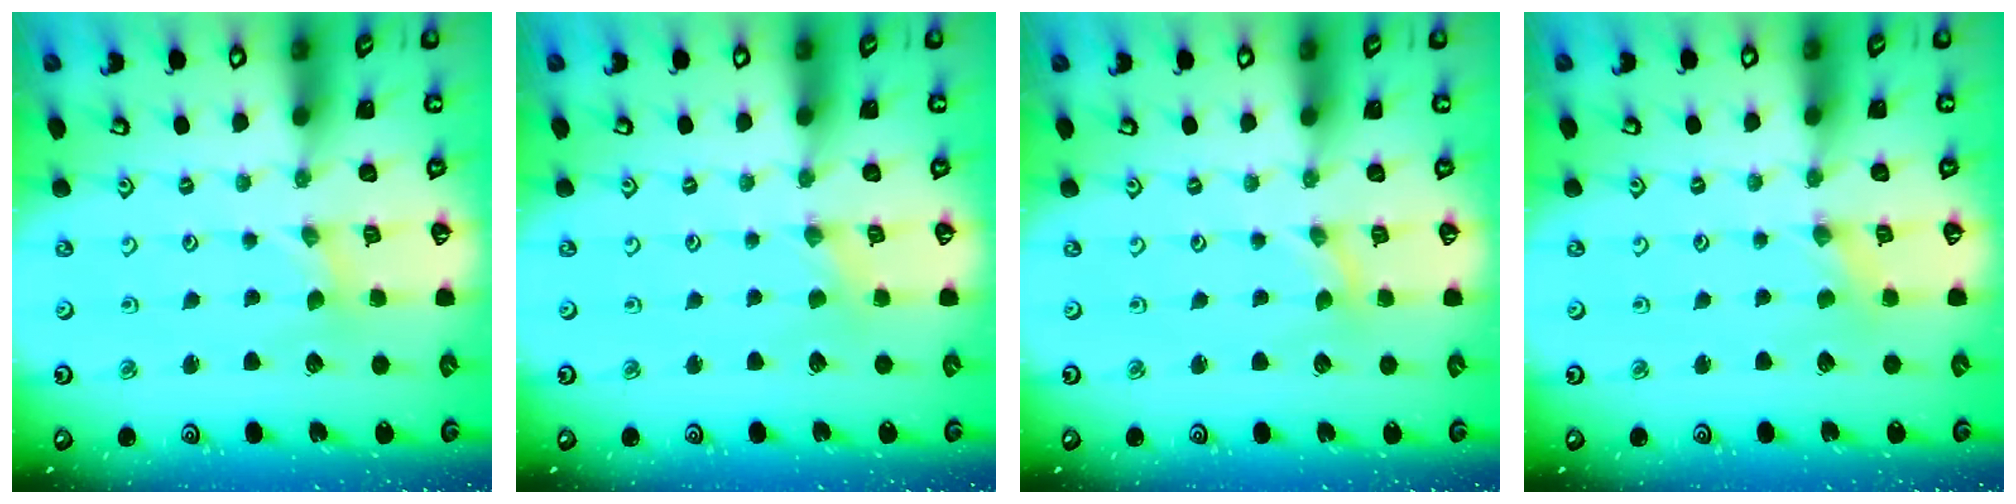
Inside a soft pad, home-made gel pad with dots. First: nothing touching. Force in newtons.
{"total": 1.4, "press": 1.4, "slide": 0.3}
{"total": 0.0}
{"total": 0.0}